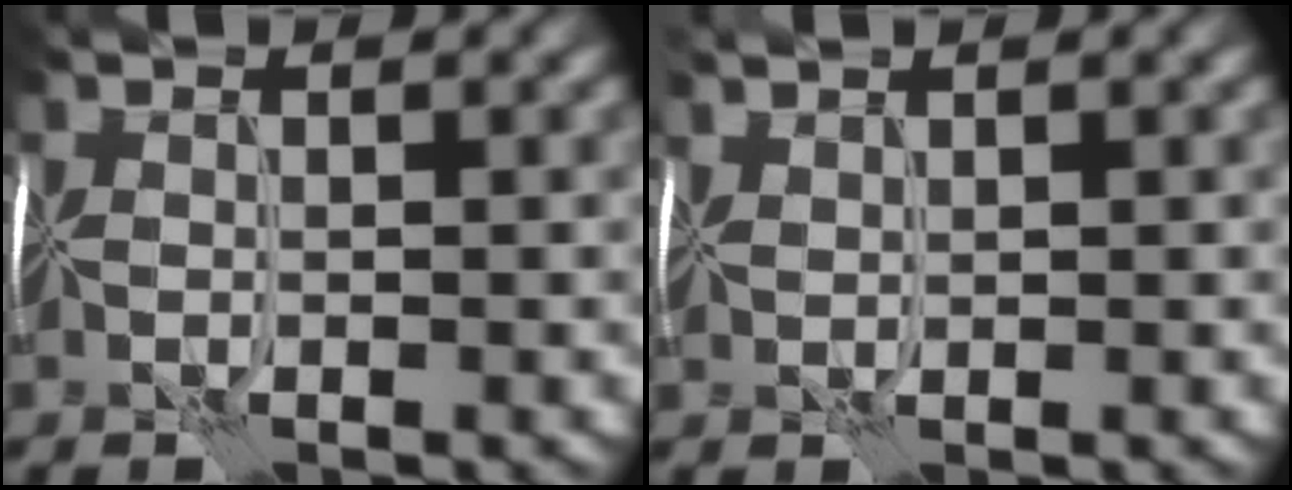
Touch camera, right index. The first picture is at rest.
{"total": 1.8, "force": [1.6, 0.5, 0.6], "torque": [-0.005, 0.019, 0.015]}